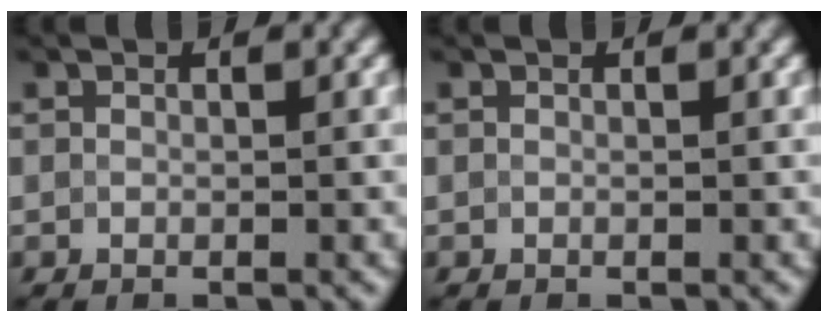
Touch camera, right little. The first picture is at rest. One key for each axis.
{"total": 0.0}